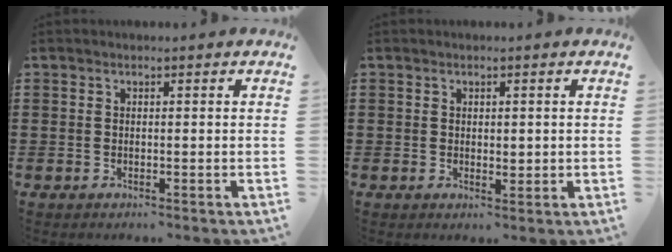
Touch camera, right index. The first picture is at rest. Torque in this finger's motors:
{"motor_torque": [-0.20, 0.28, 0.09, 0.01]}